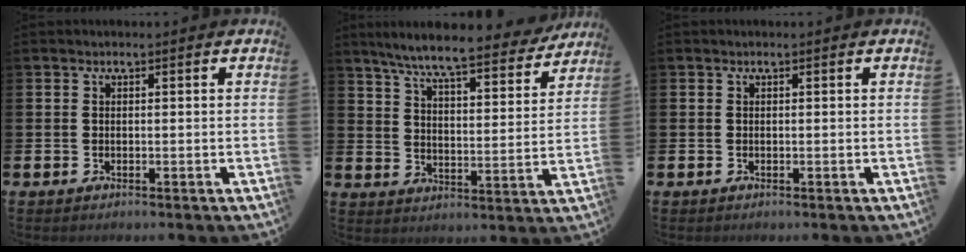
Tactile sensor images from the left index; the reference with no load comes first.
{"total": 8.4, "force": [7.6, 0.6, 3.5], "torque": [-0.090, -0.048, 0.130]}
{"total": 0.0}